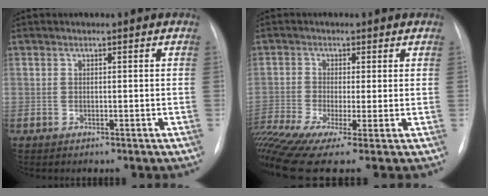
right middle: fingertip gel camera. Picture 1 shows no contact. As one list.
[{"total": 12.1, "force": [-7.8, 1.1, 9.2], "torque": [-0.203, -0.028, -0.136]}]